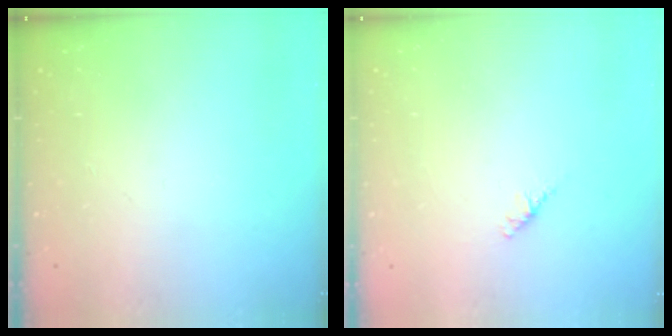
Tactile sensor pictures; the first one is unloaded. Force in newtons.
{"total": 1.8, "press": 1.7, "slide": 0.6}